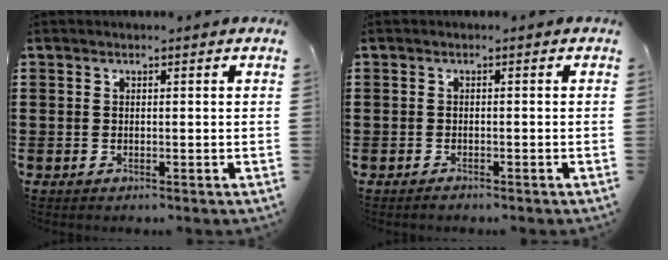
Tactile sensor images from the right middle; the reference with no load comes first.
{"total": 0.7, "force": [-0.7, 0.2, 0.2], "torque": [-0.005, 0.000, -0.014]}